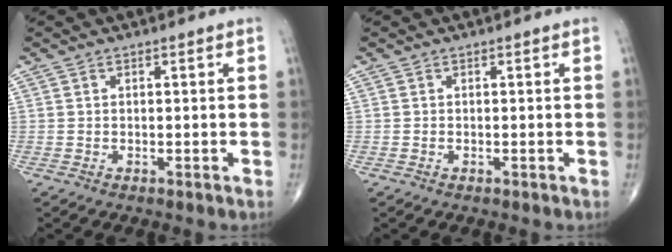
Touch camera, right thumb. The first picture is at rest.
{"total": 0.0}